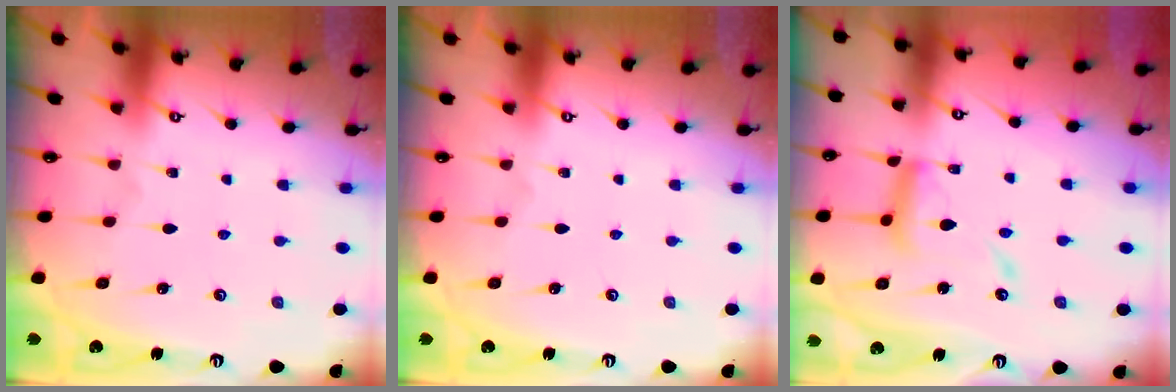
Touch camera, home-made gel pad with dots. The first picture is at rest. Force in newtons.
{"total": 0.0}
{"total": 12.6, "press": 12.5, "slide": 1.1}